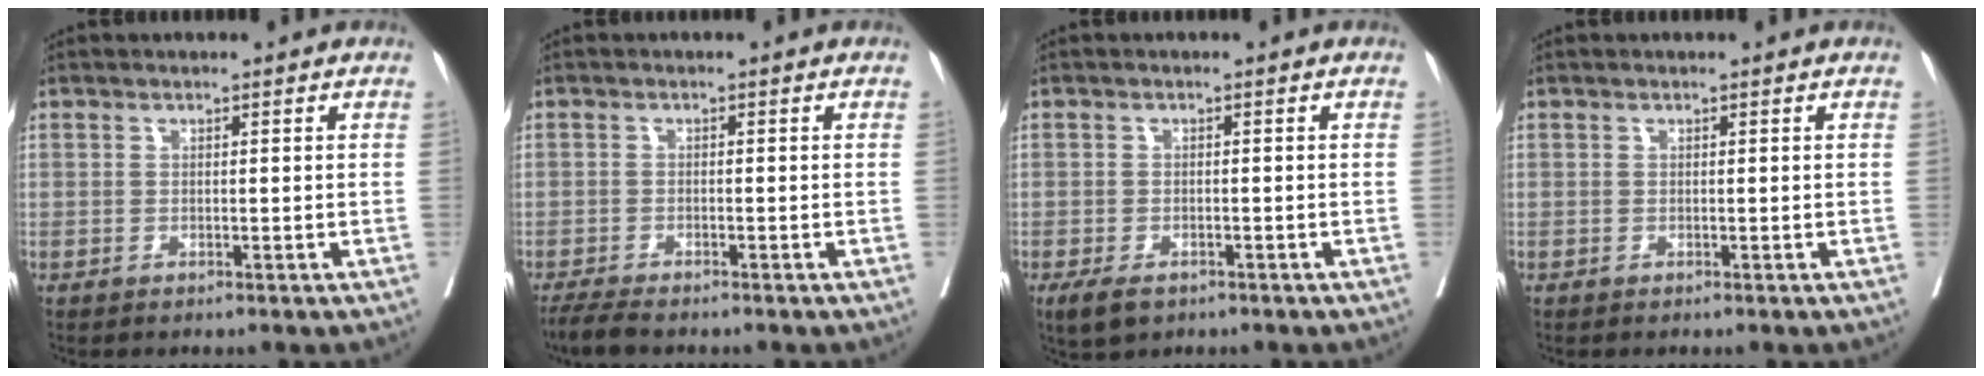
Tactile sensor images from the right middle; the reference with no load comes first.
{"total": 3.5, "force": [-3.0, 0.3, 1.7], "torque": [-0.032, -0.012, -0.053]}
{"total": 3.6, "force": [-2.3, 1.8, 2.1], "torque": [-0.040, -0.007, -0.033]}
{"total": 0.0}